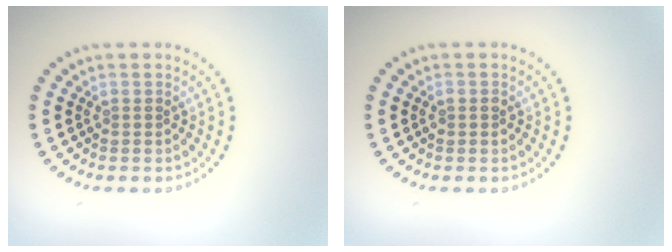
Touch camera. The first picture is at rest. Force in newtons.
{"total": 1.0, "press": 0.9, "slide": 0.2}